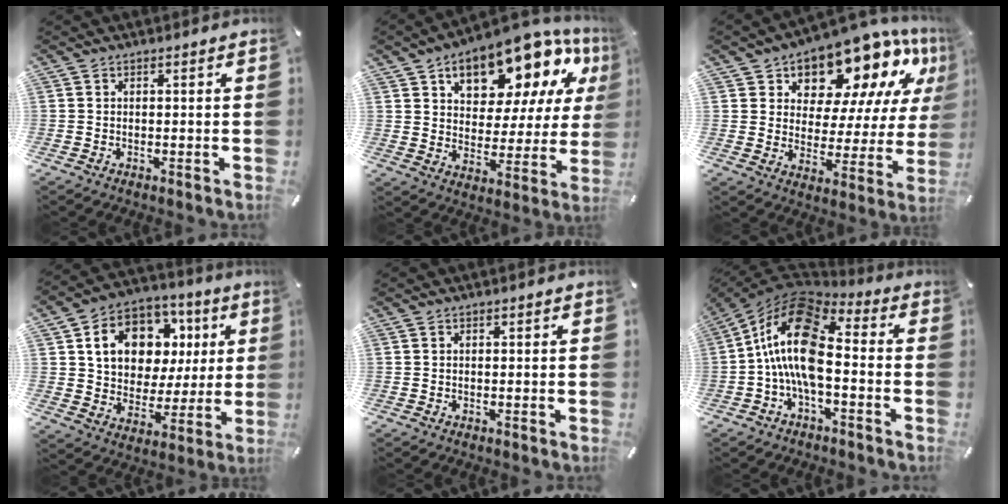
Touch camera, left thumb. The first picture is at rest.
{"total": 17.9, "force": [12.0, 9.3, 9.5], "torque": [-0.146, -0.080, 0.201]}
{"total": 15.2, "force": [11.9, 7.5, 5.9], "torque": [-0.094, -0.100, 0.201]}
{"total": 14.5, "force": [5.1, 11.6, 7.0], "torque": [-0.119, -0.012, 0.100]}
{"total": 0.0}
{"total": 17.0, "force": [-1.3, 9.1, 14.2], "torque": [-0.299, 0.004, -0.024]}